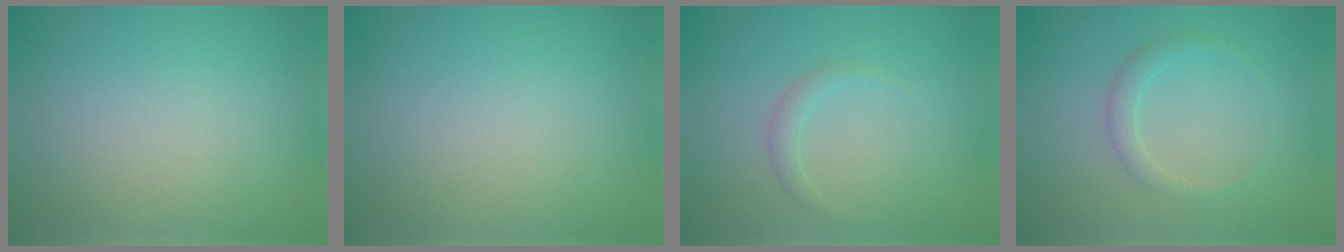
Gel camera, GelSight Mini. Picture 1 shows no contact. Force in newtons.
{"total": 0.0}
{"total": 1.1, "press": 1.1, "slide": 0.0}
{"total": 1.5, "press": 1.5, "slide": 0.2}